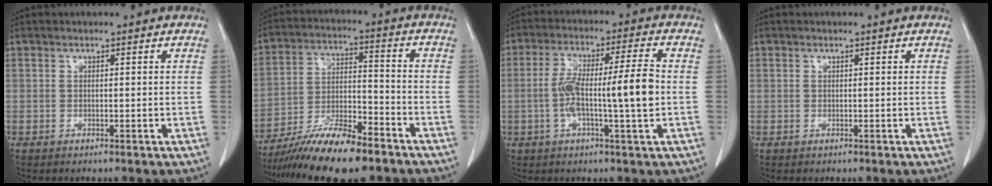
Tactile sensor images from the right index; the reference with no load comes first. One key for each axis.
{"total": 14.4, "fx": -10.9, "fy": 2.8, "fz": 8.9, "tx": -0.165, "ty": -0.010, "tz": -0.193}
{"total": 10.5, "fx": -1.2, "fy": 0.3, "fz": 10.4, "tx": -0.189, "ty": 0.017, "tz": -0.025}
{"total": 0.6, "fx": 0.0, "fy": 0.6, "fz": 0.0, "tx": 0.007, "ty": 0.005, "tz": -0.003}